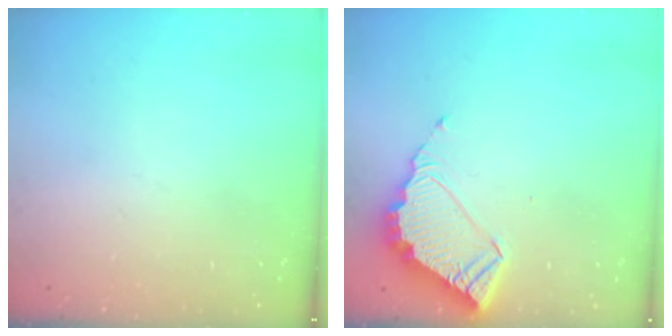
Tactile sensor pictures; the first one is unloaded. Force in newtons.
{"total": 7.9, "press": 7.9, "slide": 0.1}